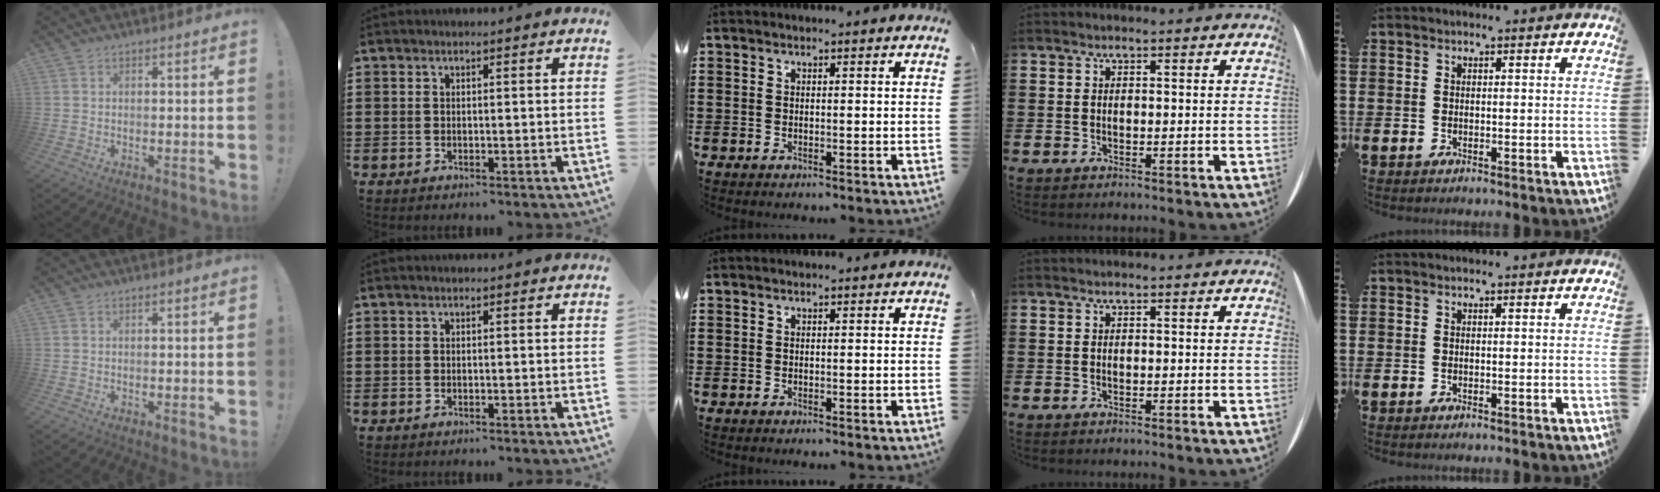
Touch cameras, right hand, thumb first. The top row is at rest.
{}